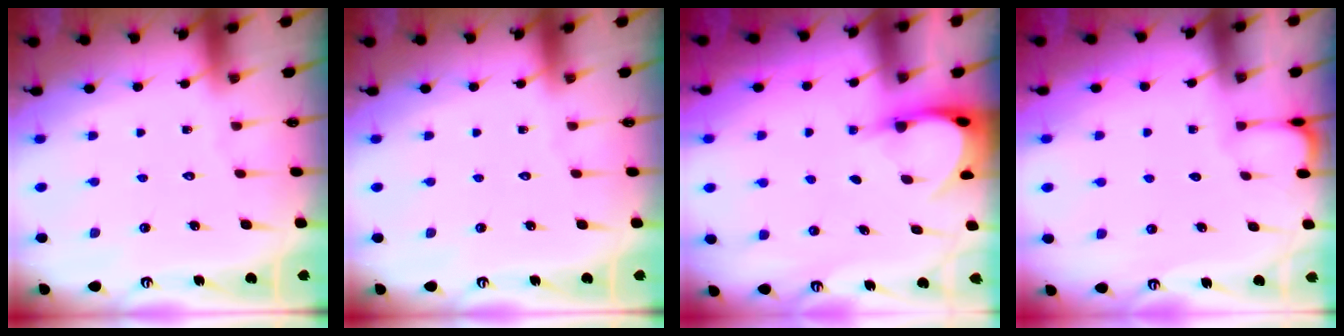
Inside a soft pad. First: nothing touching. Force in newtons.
{"total": 0.0}
{"total": 3.7, "press": 3.7, "slide": 0.3}
{"total": 0.9, "press": 0.9, "slide": 0.0}